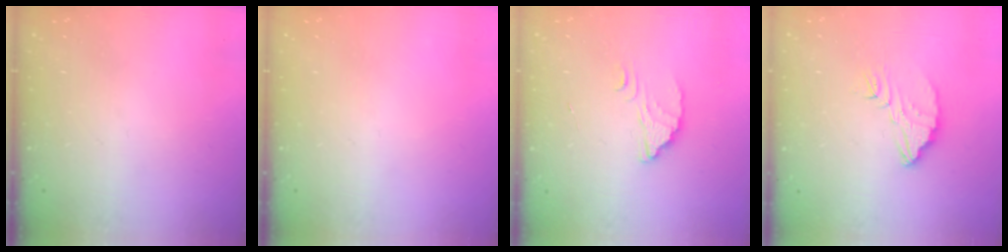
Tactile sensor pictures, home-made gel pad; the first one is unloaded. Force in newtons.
{"total": 0.0}
{"total": 2.3, "press": 2.3, "slide": 0.2}
{"total": 5.5, "press": 5.5, "slide": 0.3}